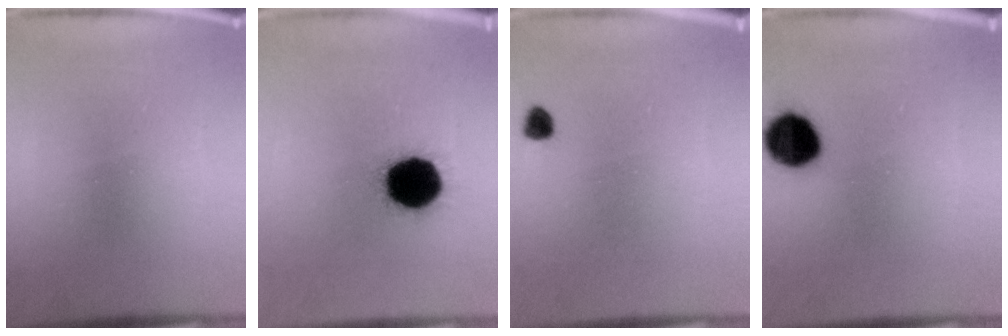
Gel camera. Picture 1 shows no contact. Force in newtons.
{"total": 18.4}
{"total": 1.8}
{"total": 10.5}